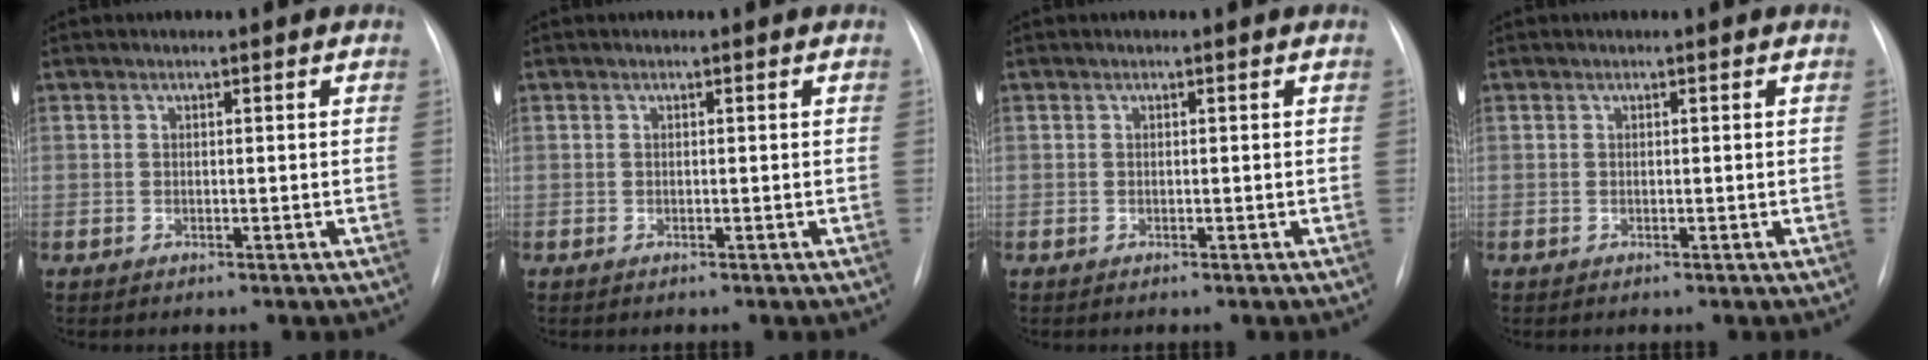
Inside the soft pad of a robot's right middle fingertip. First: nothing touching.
{"total": 0.0}
{"total": 0.0}
{"total": 0.0}